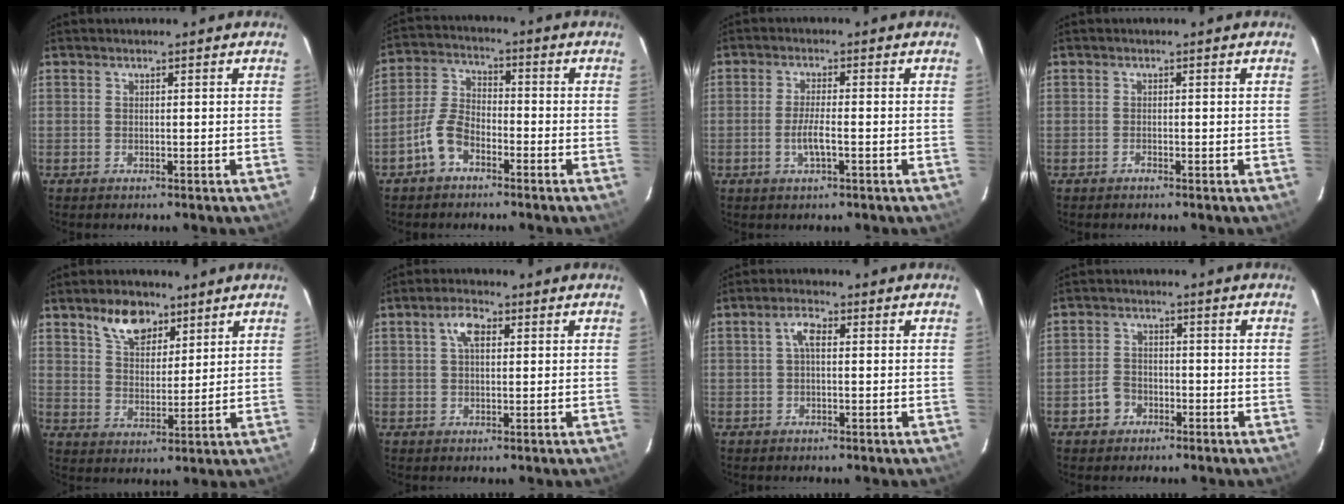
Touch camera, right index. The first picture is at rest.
{"total": 7.0, "force": [-4.1, 3.9, 4.1], "torque": [-0.096, 0.016, -0.083]}
{"total": 3.9, "force": [-1.4, 0.6, 3.6], "torque": [-0.070, -0.006, -0.026]}
{"total": 0.5, "force": [-0.5, 0.1, 0.2], "torque": [-0.003, 0.001, -0.011]}
{"total": 8.2, "force": [5.4, 4.6, 4.0], "torque": [-0.069, 0.013, 0.099]}
{"total": 4.0, "force": [1.3, 2.1, 3.1], "torque": [-0.058, 0.013, 0.025]}
{"total": 2.8, "force": [0.4, 1.2, 2.5], "torque": [-0.053, 0.011, 0.007]}
{"total": 4.1, "force": [-2.1, 3.3, 1.0], "torque": [-0.025, 0.014, -0.033]}